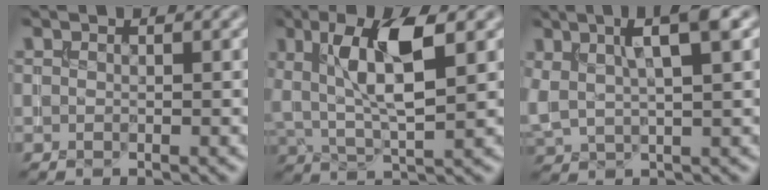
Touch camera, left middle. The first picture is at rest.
{"total": 7.1, "force": [1.9, 2.5, 6.4], "torque": [-0.112, 0.007, 0.034]}
{"total": 5.2, "force": [2.2, 1.3, 4.5], "torque": [-0.088, 0.007, 0.044]}